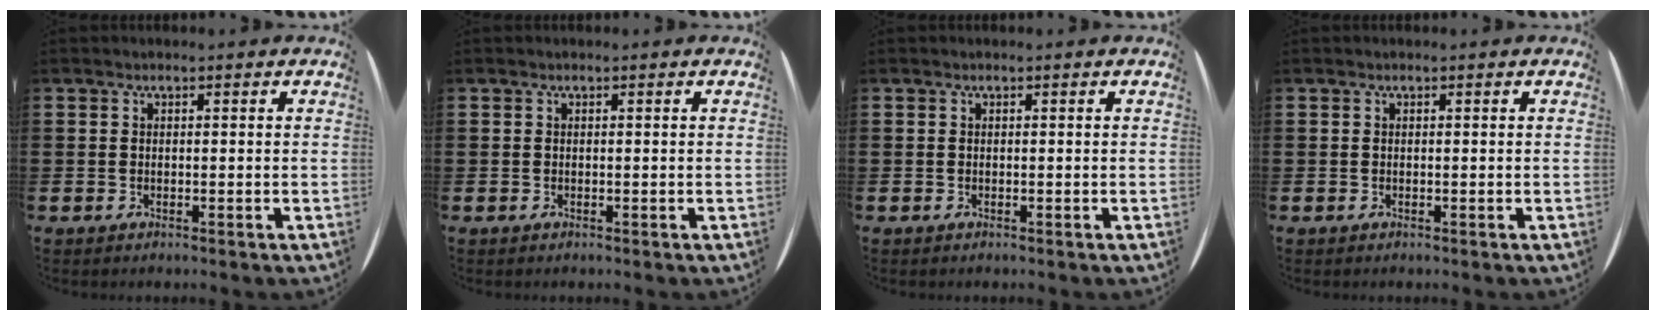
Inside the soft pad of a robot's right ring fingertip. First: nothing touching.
{"total": 0.0}
{"total": 0.0}
{"total": 0.0}